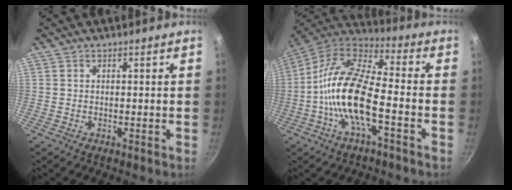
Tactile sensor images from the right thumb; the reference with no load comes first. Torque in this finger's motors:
{"motor_torque": [-0.04, 1.19, 2.06, -0.73, 0.59]}